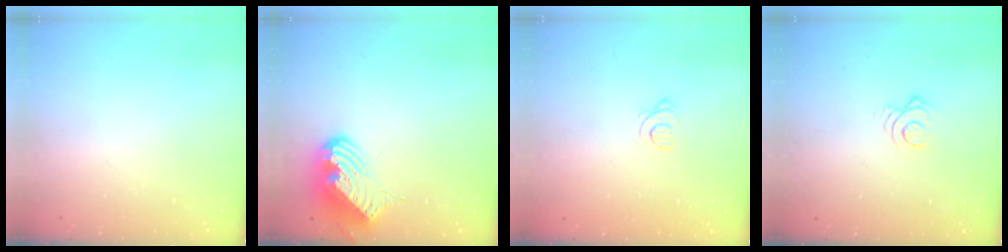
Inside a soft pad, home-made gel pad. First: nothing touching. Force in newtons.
{"total": 12.9, "press": 12.8, "slide": 1.7}
{"total": 1.6, "press": 1.6, "slide": 0.2}
{"total": 3.6, "press": 3.6, "slide": 0.1}